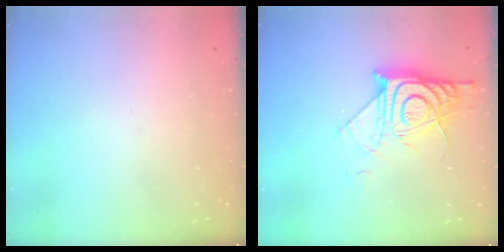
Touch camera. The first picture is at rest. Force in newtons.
{"total": 13.0, "press": 12.9, "slide": 1.1}